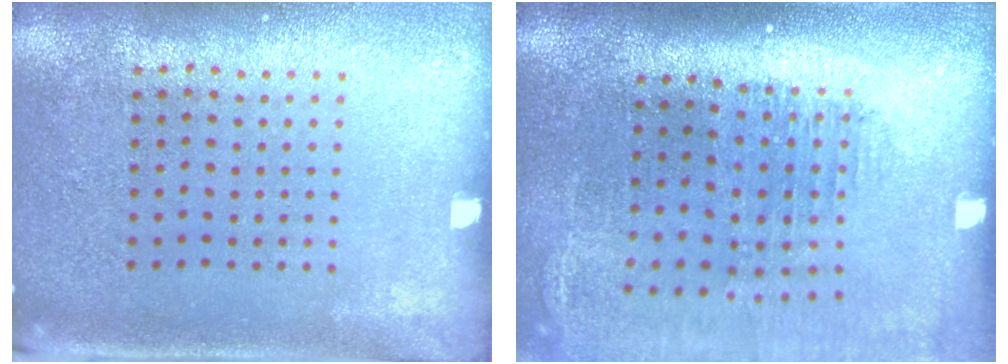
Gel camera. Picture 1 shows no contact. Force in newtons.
{"total": 1.7, "press": 1.5, "slide": 0.7}